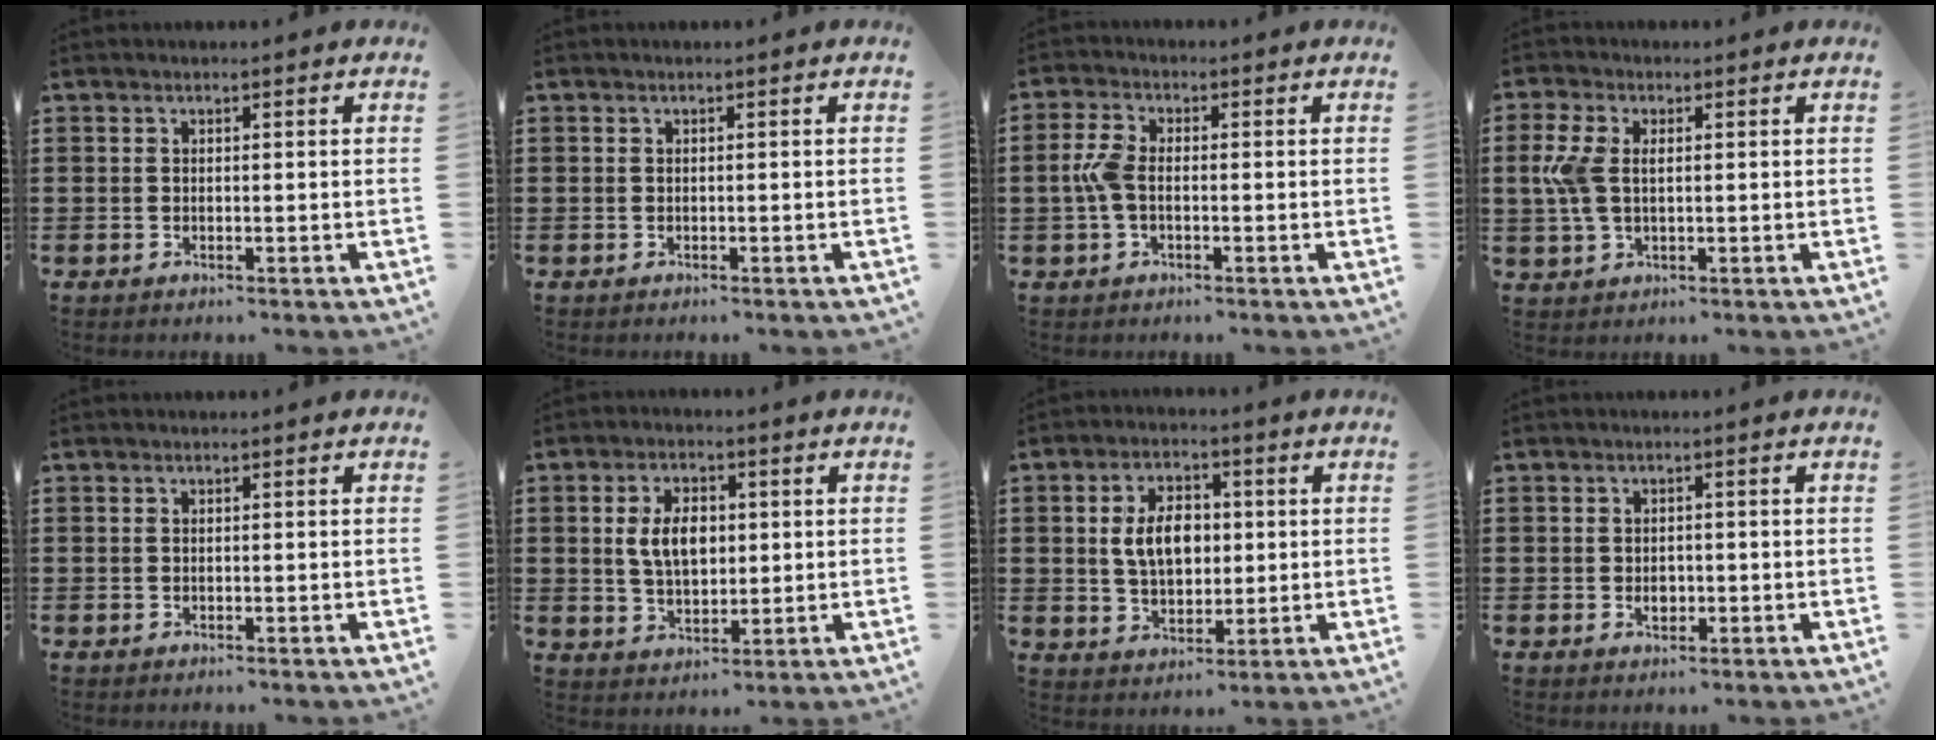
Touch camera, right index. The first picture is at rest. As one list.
[{"total": 0.0}, {"total": 4.4, "force": [-0.6, 2.2, 3.7], "torque": [-0.098, -0.005, -0.019]}, {"total": 5.5, "force": [0.4, 3.2, 4.5], "torque": [-0.128, -0.002, -0.004]}, {"total": 0.0}, {"total": 6.3, "force": [0.8, 3.7, 5.0], "torque": [-0.098, 0.005, 0.006]}, {"total": 7.0, "force": [0.8, 4.4, 5.4], "torque": [-0.105, 0.007, 0.005]}, {"total": 1.7, "force": [-0.3, 1.2, 1.1], "torque": [-0.022, 0.004, -0.006]}]